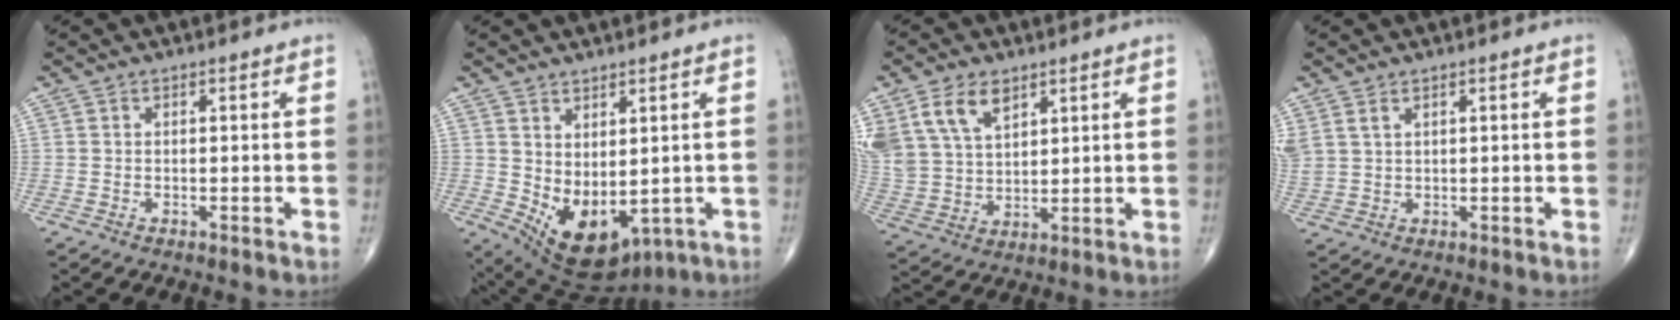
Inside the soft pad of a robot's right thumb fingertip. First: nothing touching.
{"total": 10.9, "force": [-0.5, 6.2, 9.0], "torque": [-0.137, -0.017, 0.026]}
{"total": 14.1, "force": [7.4, 8.7, 8.2], "torque": [-0.167, -0.013, 0.154]}
{"total": 3.4, "force": [1.9, 1.7, 2.2], "torque": [-0.059, 0.004, 0.051]}